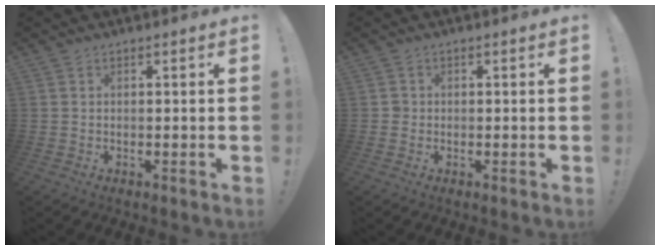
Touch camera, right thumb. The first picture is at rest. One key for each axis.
{"total": 1.3, "fx": -0.3, "fy": 1.3, "fz": 0.2, "tx": -0.007, "ty": 0.005, "tz": -0.005}